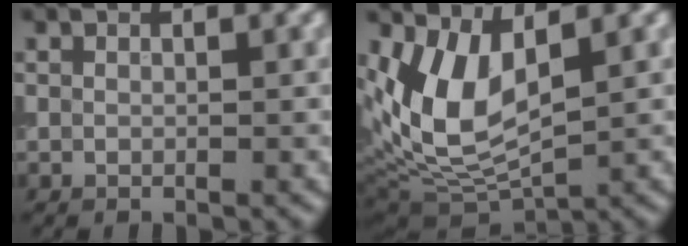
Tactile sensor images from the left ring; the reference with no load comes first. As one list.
[{"total": 7.9, "force": [1.9, 4.2, 6.4], "torque": [-0.142, -0.012, 0.037]}]